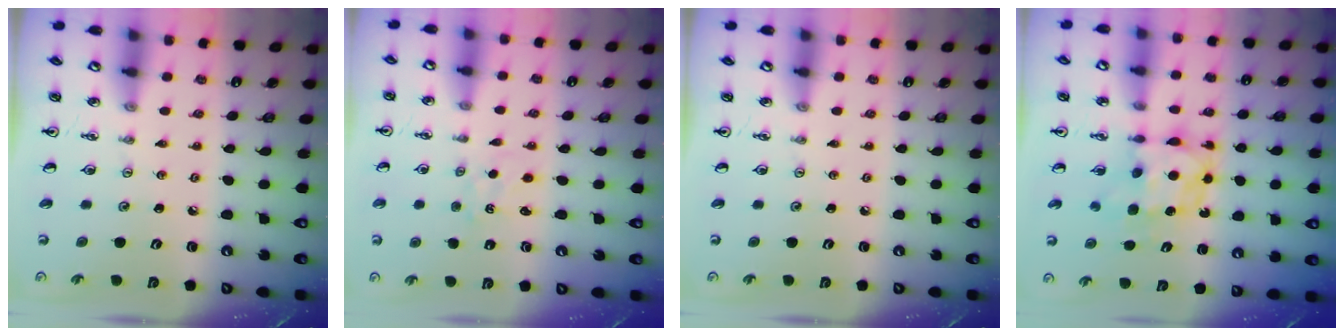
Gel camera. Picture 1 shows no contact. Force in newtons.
{"total": 1.6, "press": 1.5, "slide": 0.3}
{"total": 0.0}
{"total": 6.1, "press": 6.0, "slide": 0.6}